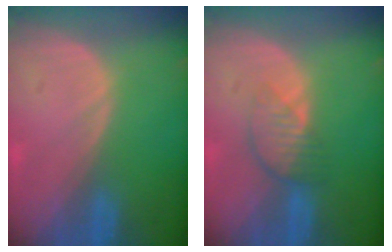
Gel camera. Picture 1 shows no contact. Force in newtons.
{"total": 4.0, "press": 3.6, "slide": 1.9}